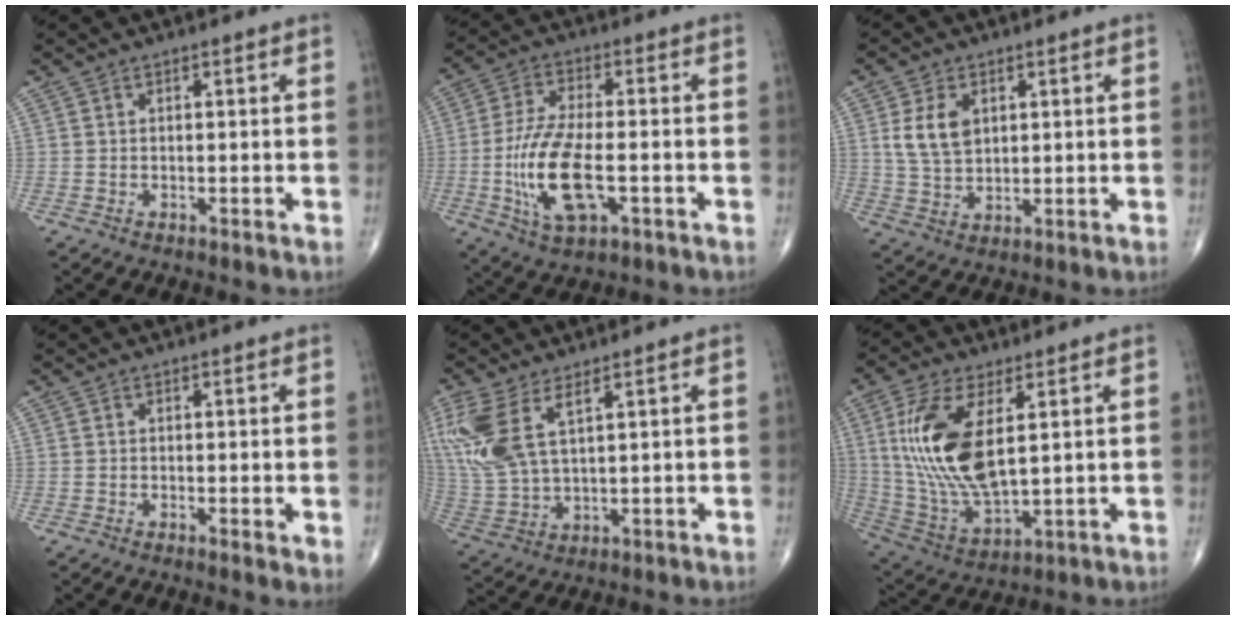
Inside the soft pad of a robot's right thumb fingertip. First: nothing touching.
{"total": 13.5, "force": [-2.9, 5.7, 11.9], "torque": [-0.240, 0.006, -0.051]}
{"total": 7.3, "force": [2.1, 4.8, 5.1], "torque": [-0.082, -0.007, 0.047]}
{"total": 1.7, "force": [0.1, 0.5, 1.6], "torque": [-0.022, -0.007, -0.003]}
{"total": 13.5, "force": [6.2, 5.9, 10.5], "torque": [-0.259, -0.015, 0.136]}
{"total": 17.8, "force": [4.2, 8.0, 15.4], "torque": [-0.318, -0.022, 0.091]}